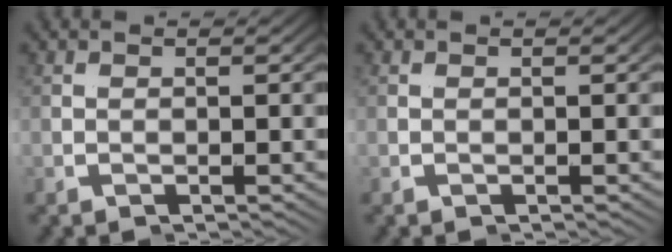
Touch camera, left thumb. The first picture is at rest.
{"total": 0.0}